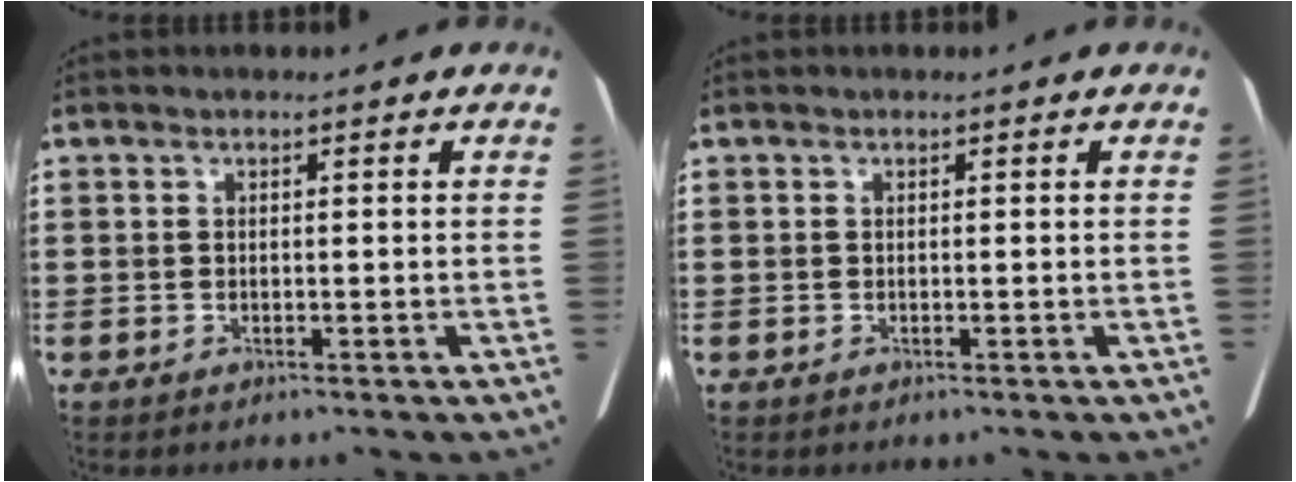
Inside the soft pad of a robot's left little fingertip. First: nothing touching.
{"total": 0.0}